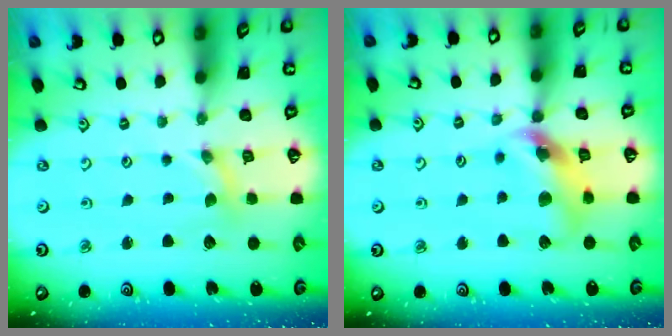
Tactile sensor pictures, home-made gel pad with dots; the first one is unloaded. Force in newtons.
{"total": 12.9, "press": 12.7, "slide": 1.8}